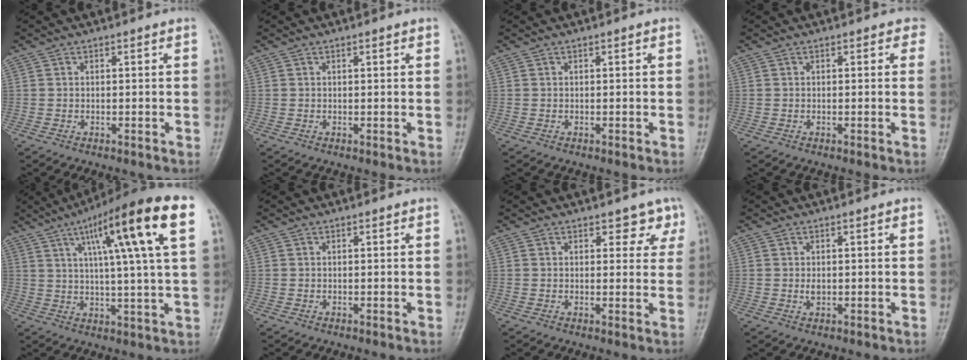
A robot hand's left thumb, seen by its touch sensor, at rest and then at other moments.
{"total": 0.8, "force": [0.5, 0.1, 0.7], "torque": [-0.009, 0.000, 0.005]}
{"total": 0.0}
{"total": 1.9, "force": [1.1, 1.3, 1.0], "torque": [0.017, -0.001, -0.001]}
{"total": 18.8, "force": [7.5, 1.9, 17.1], "torque": [-0.256, 0.003, 0.106]}
{"total": 0.0}
{"total": 3.8, "force": [2.4, 2.3, 1.7], "torque": [0.012, -0.011, 0.027]}
{"total": 1.2, "force": [0.0, 0.9, 0.9], "torque": [-0.009, 0.000, 0.001]}